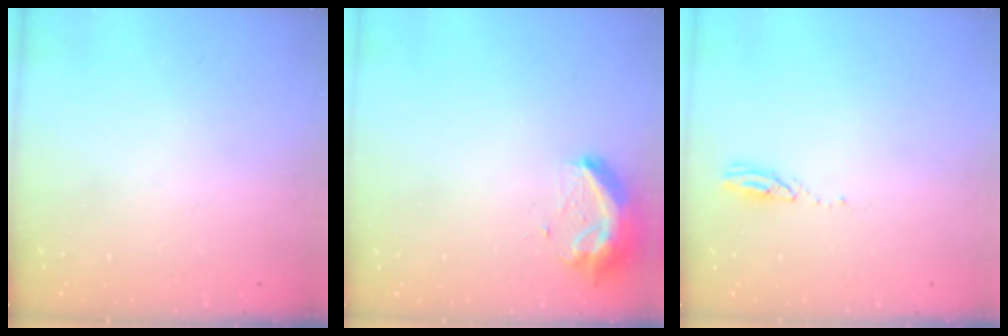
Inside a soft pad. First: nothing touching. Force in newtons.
{"total": 10.1, "press": 10.1, "slide": 0.9}
{"total": 3.1, "press": 3.1, "slide": 0.3}